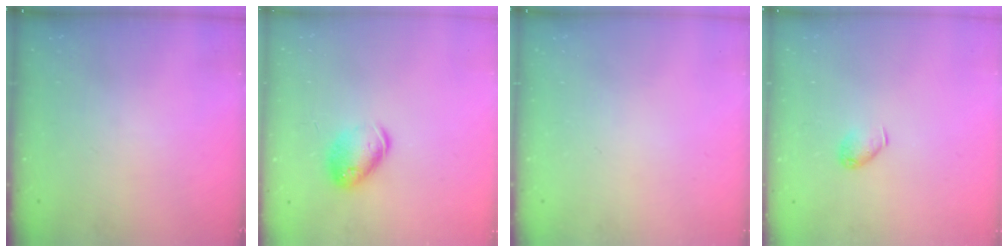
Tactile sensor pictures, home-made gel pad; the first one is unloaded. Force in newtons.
{"total": 11.9, "press": 11.7, "slide": 2.1}
{"total": 0.0}
{"total": 4.4, "press": 4.2, "slide": 1.2}